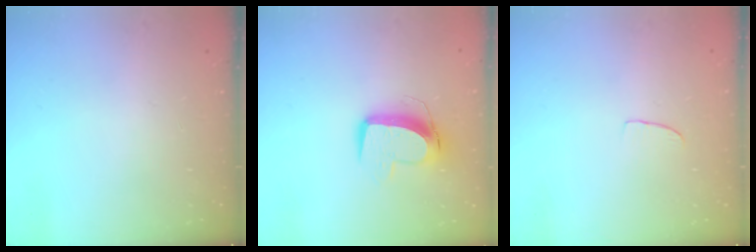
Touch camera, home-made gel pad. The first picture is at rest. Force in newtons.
{"total": 10.6, "press": 10.5, "slide": 1.2}
{"total": 2.6, "press": 2.6, "slide": 0.2}